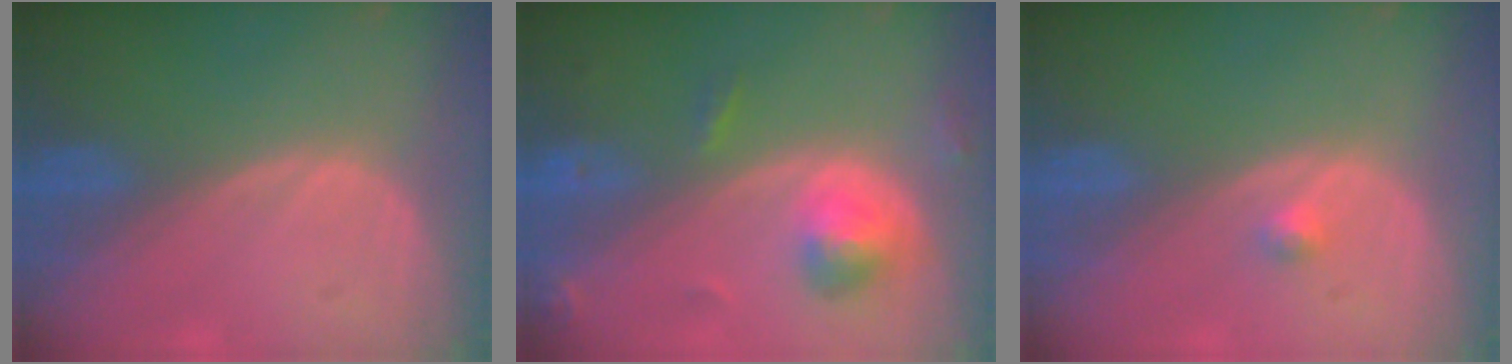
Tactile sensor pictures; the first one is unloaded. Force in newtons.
{"total": 5.2, "press": 4.9, "slide": 1.8}
{"total": 1.2, "press": 1.1, "slide": 0.6}